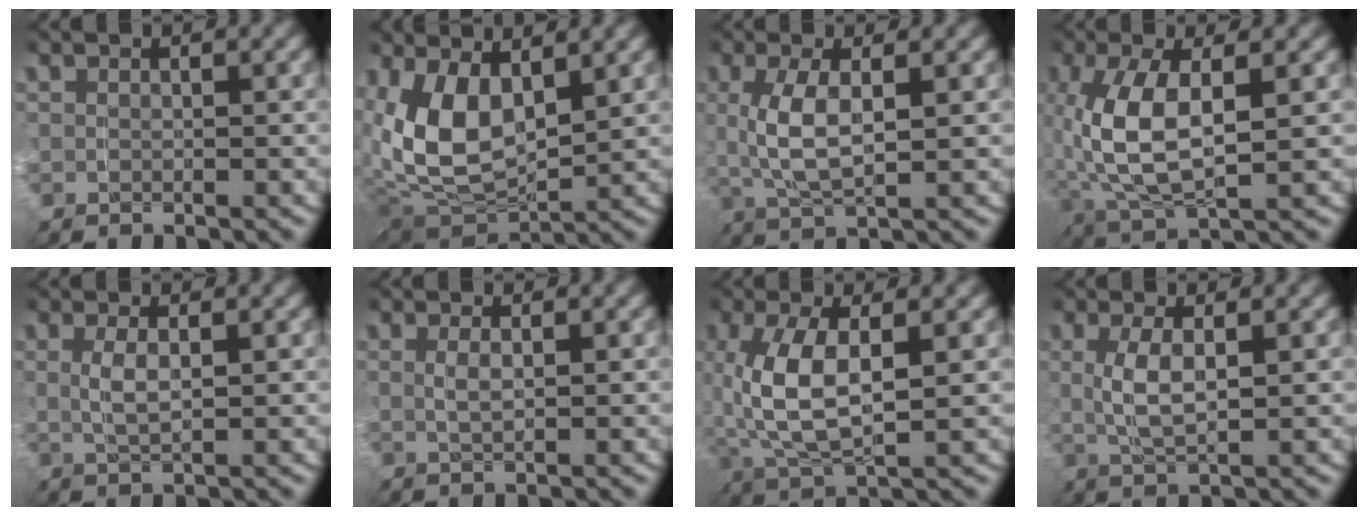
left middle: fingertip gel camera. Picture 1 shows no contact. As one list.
[{"total": 7.6, "force": [1.3, 4.6, 5.9], "torque": [-0.148, -0.007, 0.022]}, {"total": 4.4, "force": [0.5, 1.8, 4.0], "torque": [-0.099, 0.000, 0.012]}, {"total": 7.3, "force": [0.5, 3.8, 6.2], "torque": [-0.156, -0.004, 0.016]}, {"total": 2.2, "force": [0.4, 0.6, 2.1], "torque": [-0.051, -0.001, 0.010]}, {"total": 1.4, "force": [0.4, 0.4, 1.3], "torque": [-0.032, -0.002, 0.010]}, {"total": 6.5, "force": [0.5, 3.2, 5.6], "torque": [-0.139, -0.003, 0.015]}, {"total": 3.3, "force": [0.4, 1.2, 3.1], "torque": [-0.078, -0.001, 0.010]}]